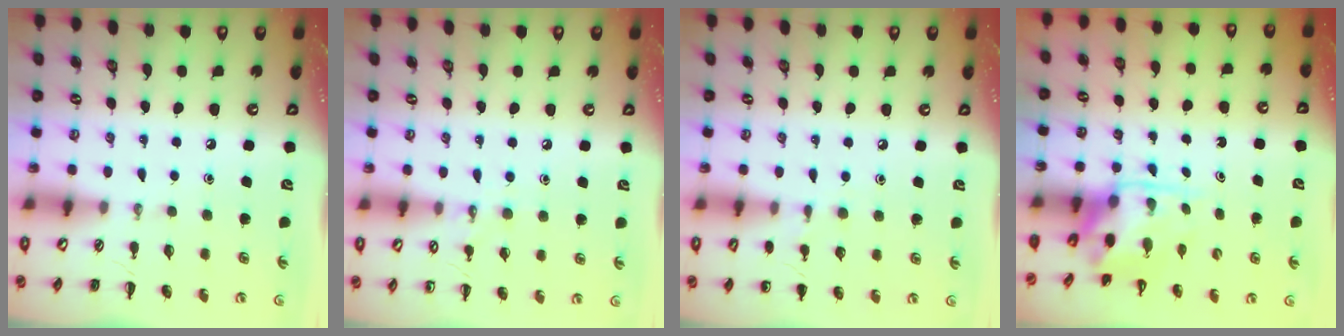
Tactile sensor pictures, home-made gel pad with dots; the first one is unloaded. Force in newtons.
{"total": 7.0, "press": 6.8, "slide": 1.6}
{"total": 4.8, "press": 4.6, "slide": 1.5}
{"total": 3.5, "press": 3.4, "slide": 0.8}